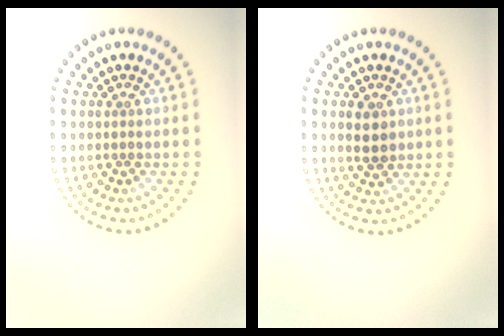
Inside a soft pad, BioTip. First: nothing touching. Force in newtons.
{"total": 2.2, "press": 2.2, "slide": 0.4}